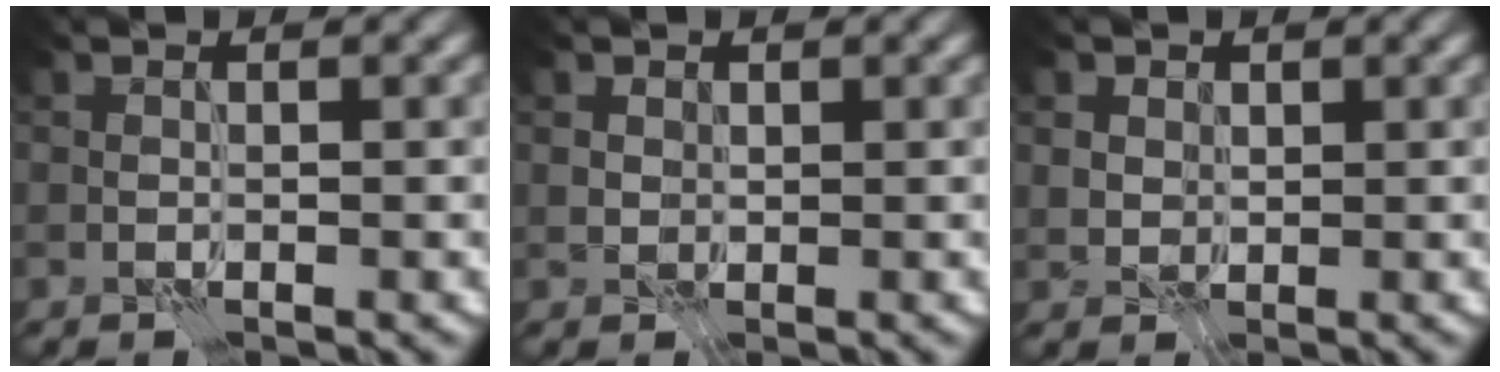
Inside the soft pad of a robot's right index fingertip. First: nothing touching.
{"total": 1.2, "force": [0.5, 1.1, 0.3], "torque": [-0.007, -0.002, 0.010]}
{"total": 2.9, "force": [1.4, 2.3, 1.0], "torque": [-0.028, 0.001, 0.034]}